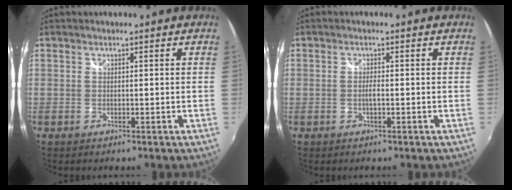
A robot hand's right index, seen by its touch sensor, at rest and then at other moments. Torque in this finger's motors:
{"motor_torque": [0.50, -0.03, 0.11, 0.04]}